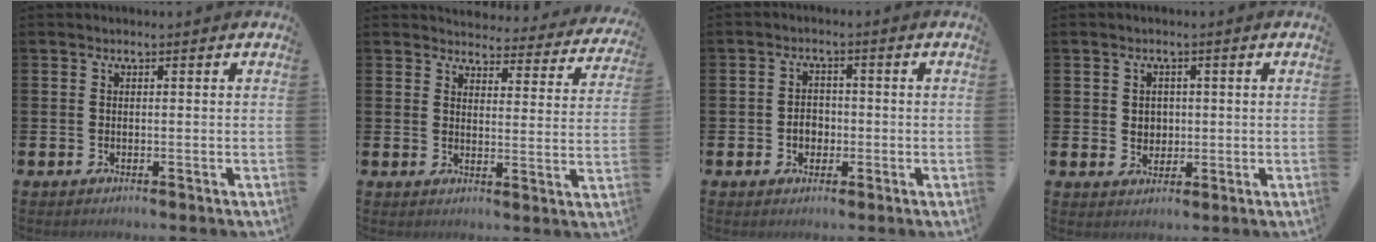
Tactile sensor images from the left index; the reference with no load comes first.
{"total": 3.9, "force": [3.8, 0.9, 0.3], "torque": [-0.014, -0.035, 0.061]}
{"total": 2.7, "force": [-0.7, 2.2, 1.4], "torque": [-0.012, -0.001, -0.019]}
{"total": 2.4, "force": [0.7, 2.1, 0.9], "torque": [-0.006, 0.004, 0.007]}